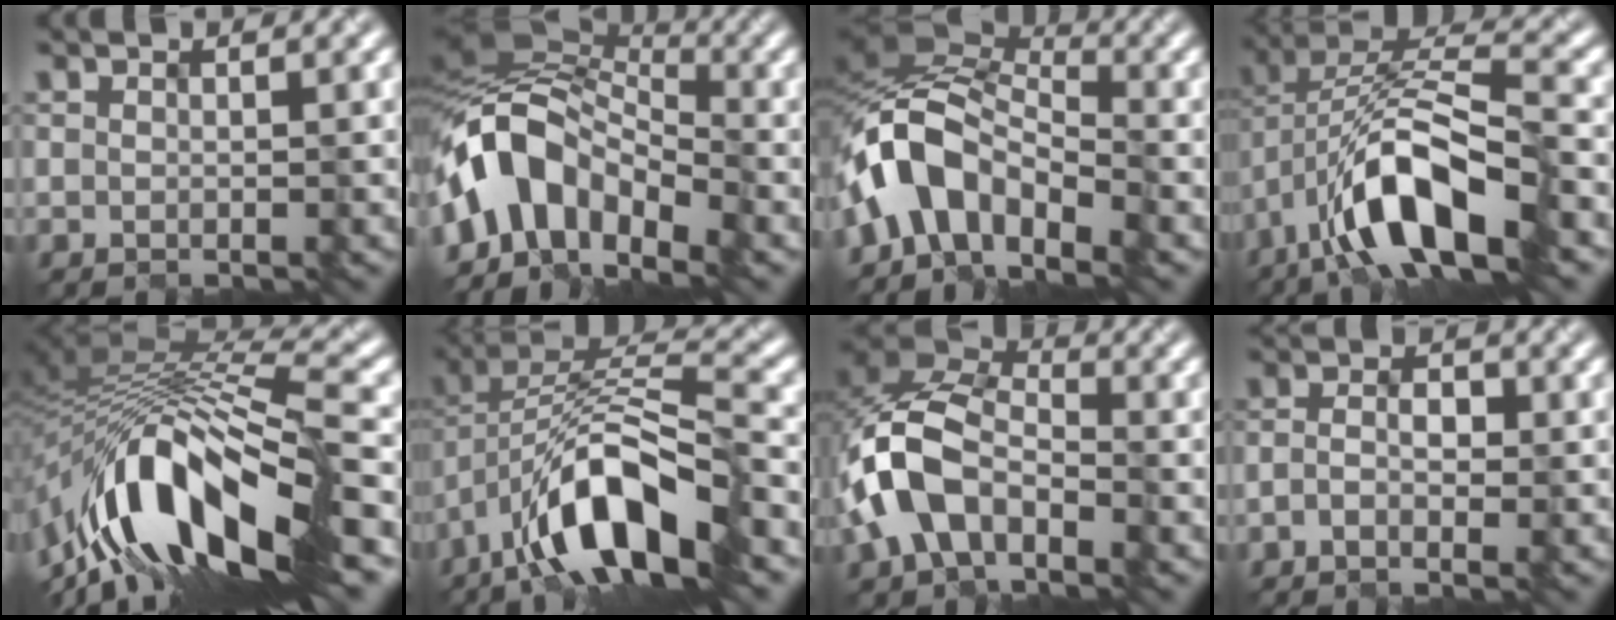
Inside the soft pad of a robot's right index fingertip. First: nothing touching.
{"total": 9.2, "force": [-4.0, 5.8, 5.9], "torque": [-0.094, 0.021, -0.092]}
{"total": 7.9, "force": [-4.3, 4.7, 4.6], "torque": [-0.073, 0.018, -0.101]}
{"total": 10.9, "force": [-5.4, 3.7, 8.7], "torque": [-0.157, 0.015, -0.098]}
{"total": 14.2, "force": [-7.3, 5.1, 11.1], "torque": [-0.199, 0.015, -0.119]}
{"total": 11.2, "force": [-6.0, 3.6, 8.7], "torque": [-0.152, 0.016, -0.112]}
{"total": 8.9, "force": [-3.1, 5.5, 6.3], "torque": [-0.136, 0.010, -0.070]}
{"total": 1.7, "force": [-1.1, 0.6, 1.2], "torque": [-0.023, 0.003, -0.022]}